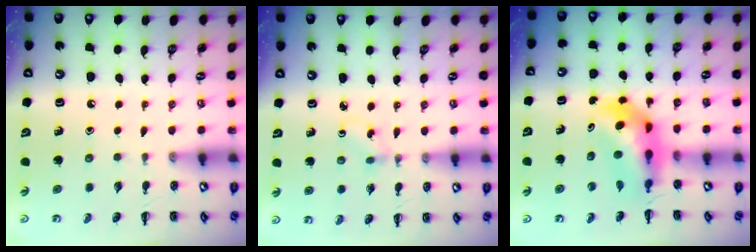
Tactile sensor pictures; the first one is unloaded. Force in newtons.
{"total": 1.0, "press": 0.8, "slide": 0.6}
{"total": 7.2, "press": 6.9, "slide": 2.1}